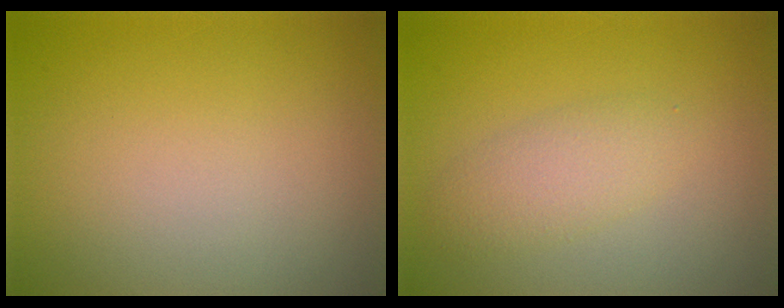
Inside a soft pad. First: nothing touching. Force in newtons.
{"total": 2.4, "press": 2.4, "slide": 0.1}